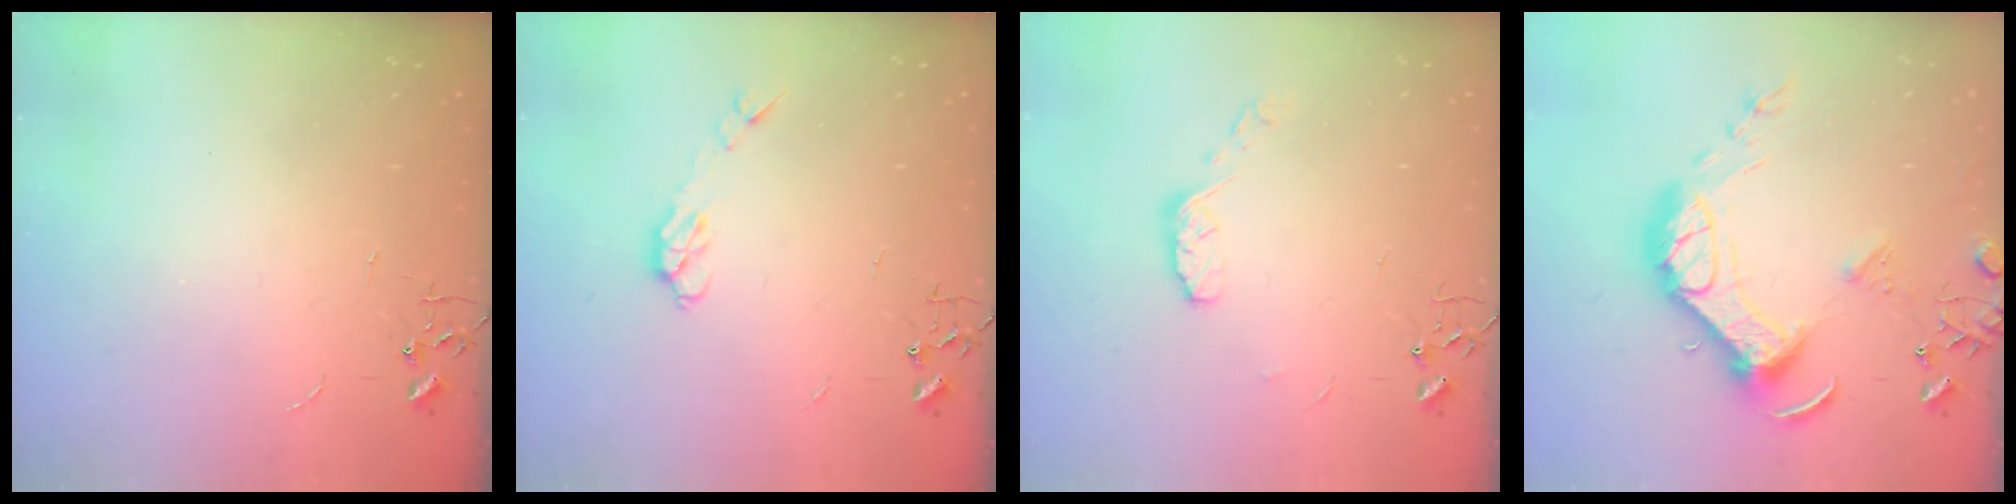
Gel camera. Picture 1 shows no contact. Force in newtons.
{"total": 5.1, "press": 5.1, "slide": 0.8}
{"total": 6.4, "press": 6.3, "slide": 0.4}
{"total": 16.2, "press": 16.1, "slide": 1.7}